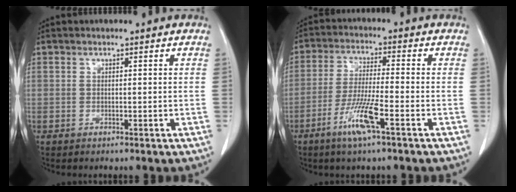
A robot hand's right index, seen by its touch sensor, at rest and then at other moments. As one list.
[{"total": 8.0, "force": [-4.1, 0.1, 6.8], "torque": [-0.139, -0.012, -0.079]}]